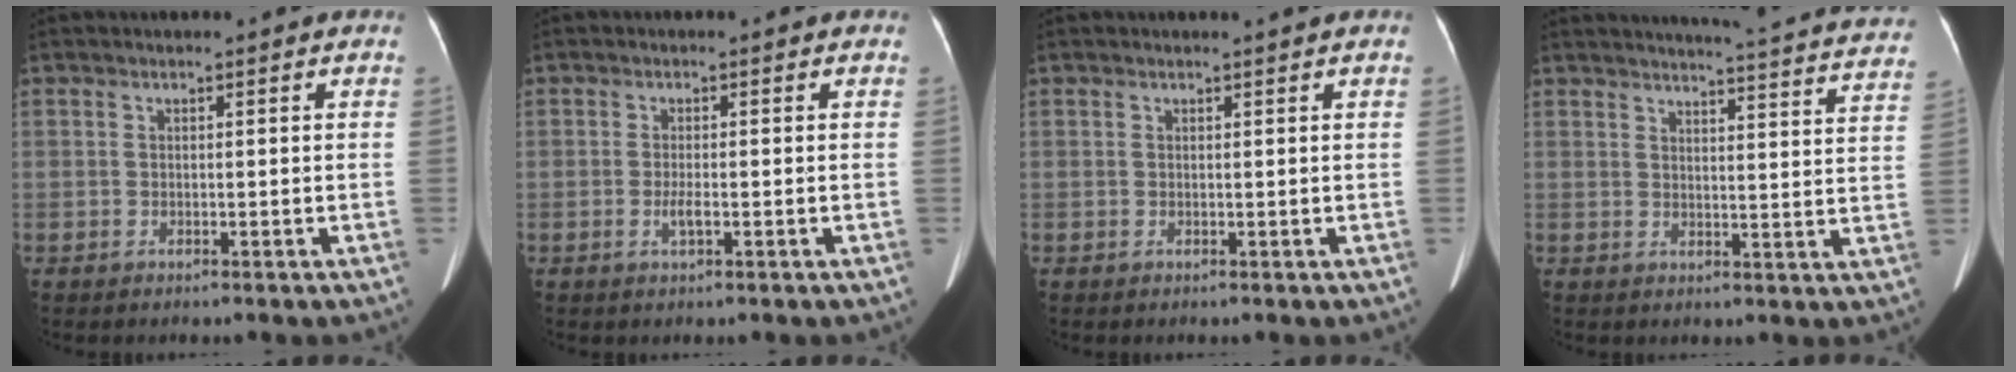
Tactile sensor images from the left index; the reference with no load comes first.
{"total": 1.6, "force": [-0.5, 0.3, 1.5], "torque": [-0.031, -0.002, -0.009]}
{"total": 0.7, "force": [0.6, -0.2, 0.3], "torque": [-0.011, -0.001, 0.013]}
{"total": 25.0, "force": [24.0, 1.2, 7.1], "torque": [-0.088, -0.078, 0.262]}